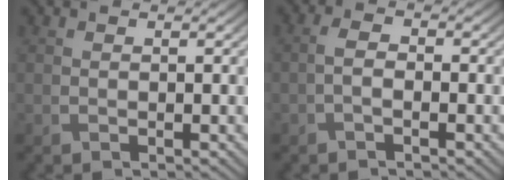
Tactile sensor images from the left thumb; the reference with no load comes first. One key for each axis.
{"total": 1.8, "fx": -0.7, "fy": 0.8, "fz": 1.5, "tx": -0.034, "ty": 0.004, "tz": -0.017}